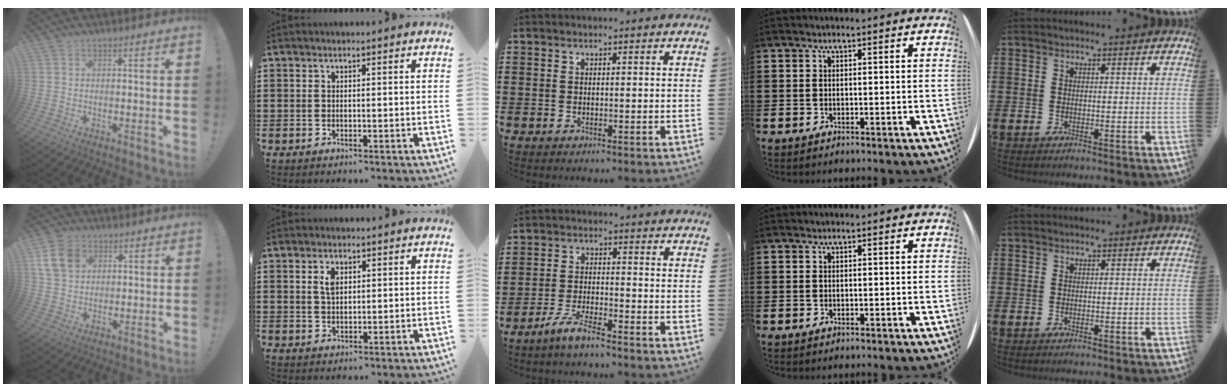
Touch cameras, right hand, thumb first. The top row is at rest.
{"thumb": {"total": 9.9, "force": [3.7, 7.4, 5.4], "torque": [-0.099, 0.000, 0.076]}, "index": {"total": 2.6, "force": [1.0, 1.4, 2.0], "torque": [-0.044, 0.007, 0.016]}, "middle": {"total": 4.6, "force": [-4.0, 0.2, 2.3], "torque": [-0.060, -0.007, -0.081]}}